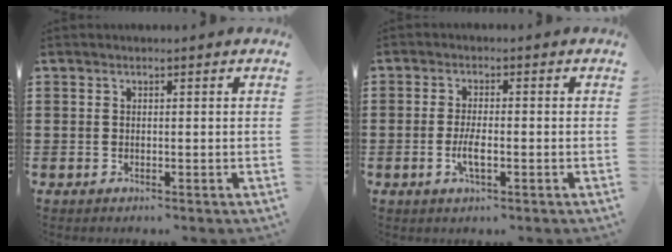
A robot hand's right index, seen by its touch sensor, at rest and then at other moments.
{"total": 3.4, "force": [-1.1, 0.8, 3.1], "torque": [-0.067, -0.006, -0.025]}